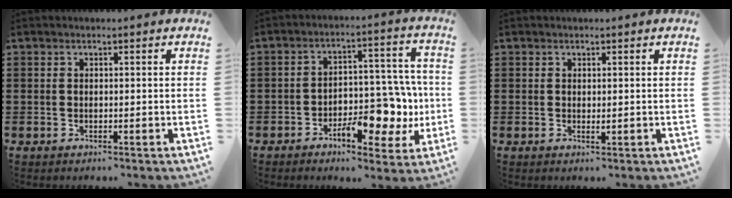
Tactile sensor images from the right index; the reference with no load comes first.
{"total": 9.0, "force": [-3.3, 5.1, 6.6], "torque": [-0.073, 0.008, -0.055]}
{"total": 0.6, "force": [0.1, 0.1, 0.6], "torque": [-0.011, -0.001, 0.001]}